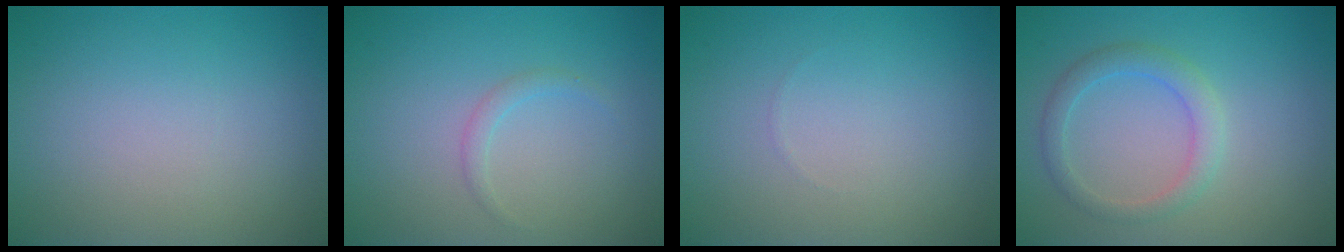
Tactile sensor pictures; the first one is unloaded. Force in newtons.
{"total": 1.0, "press": 1.0, "slide": 0.0}
{"total": 0.0}
{"total": 2.4, "press": 2.4, "slide": 0.1}